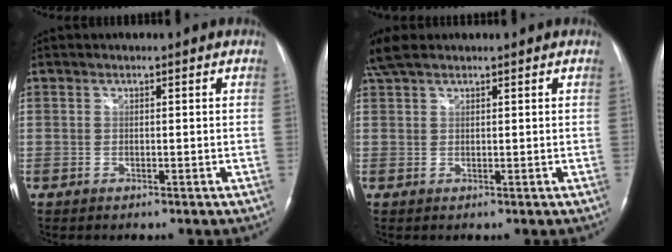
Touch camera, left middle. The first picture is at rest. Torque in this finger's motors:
{"motor_torque": [0.39, -0.26, -0.03, 0.06]}